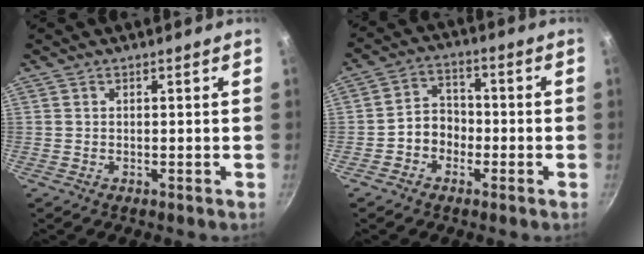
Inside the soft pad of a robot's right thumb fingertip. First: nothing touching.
{"total": 5.8, "force": [-2.0, 4.7, 2.7], "torque": [-0.008, 0.030, -0.040]}